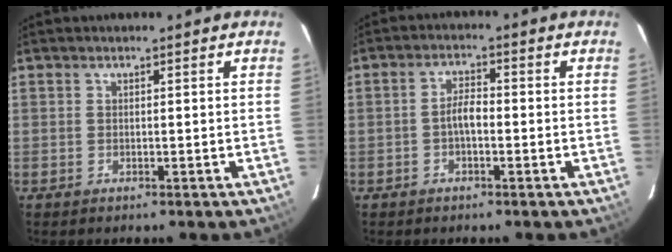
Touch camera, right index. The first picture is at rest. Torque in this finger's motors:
{"motor_torque": [0.09, -0.05, 0.10, 0.06]}